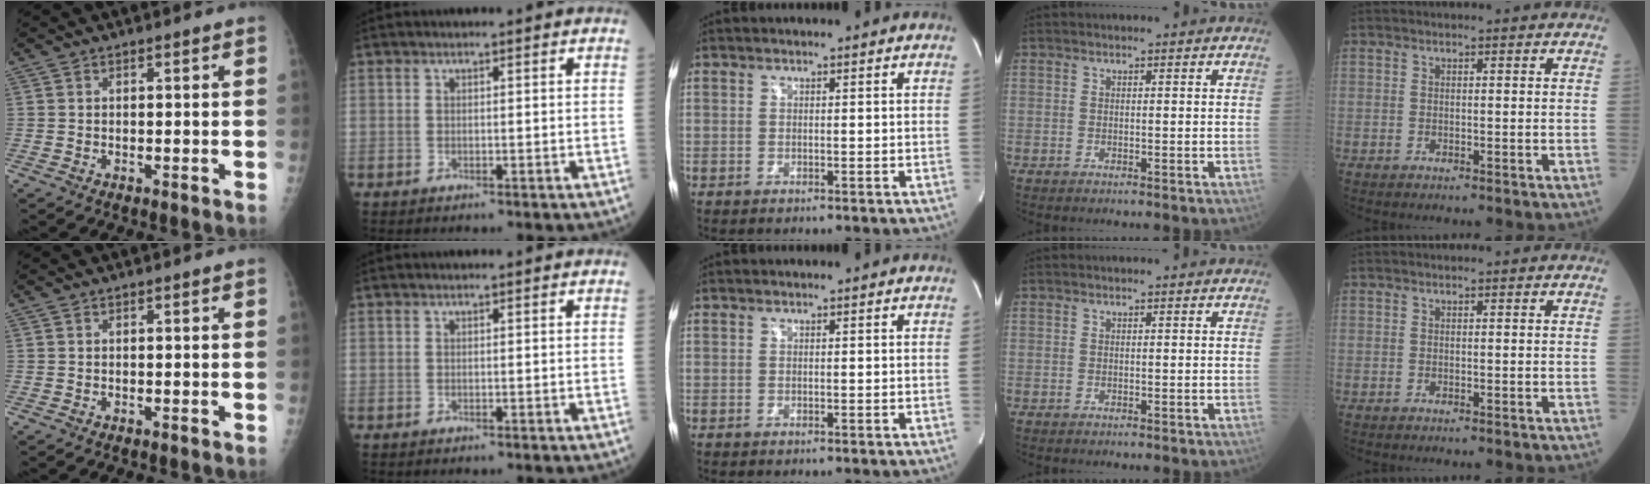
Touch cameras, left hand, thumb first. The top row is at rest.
{}